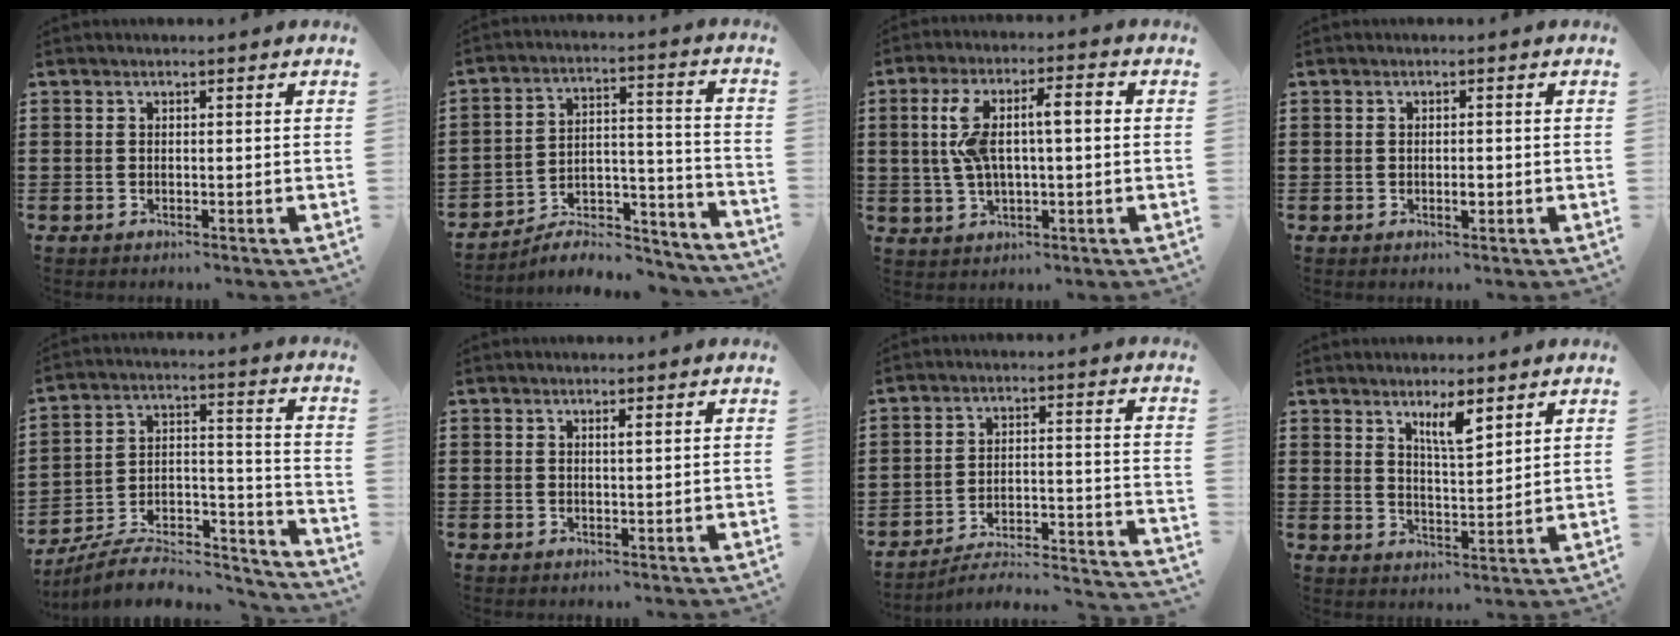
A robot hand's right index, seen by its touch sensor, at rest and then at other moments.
{"total": 7.1, "force": [-6.1, 2.6, 2.5], "torque": [-0.039, 0.013, -0.114]}
{"total": 8.9, "force": [1.1, 2.7, 8.4], "torque": [-0.177, 0.004, 0.010]}
{"total": 1.5, "force": [-0.3, 0.5, 1.4], "torque": [-0.024, -0.002, -0.005]}
{"total": 7.9, "force": [-6.9, 2.4, 3.1], "torque": [-0.043, 0.016, -0.130]}
{"total": 0.8, "force": [0.4, 0.0, 0.7], "torque": [-0.013, -0.001, 0.007]}
{"total": 3.2, "force": [-2.8, 0.3, 1.6], "torque": [-0.039, -0.018, -0.065]}
{"total": 5.1, "force": [3.6, 1.1, 3.5], "torque": [-0.060, -0.007, 0.059]}